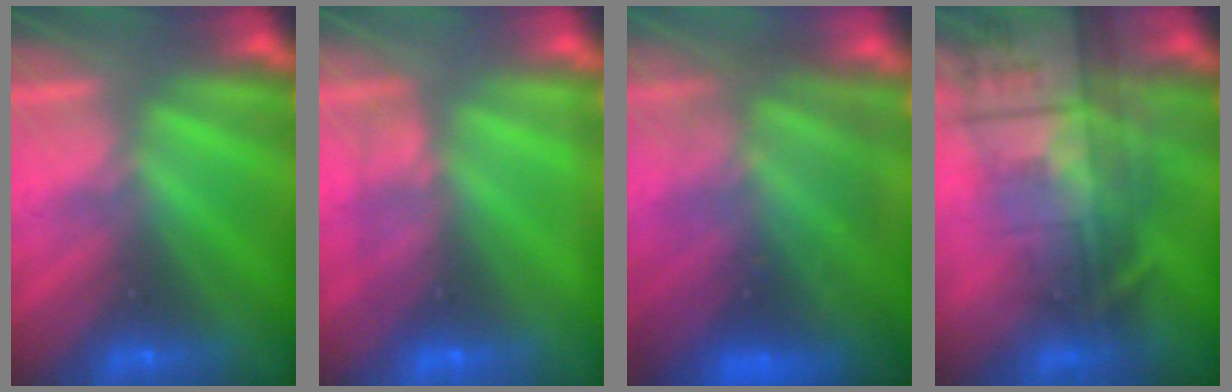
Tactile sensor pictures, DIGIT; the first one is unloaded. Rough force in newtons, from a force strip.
{"total": 2.2}
{"total": 8.2}
{"total": 7.7}